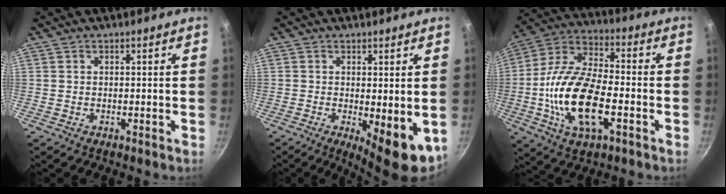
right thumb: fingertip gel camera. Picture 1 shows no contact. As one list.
[{"total": 8.4, "force": [-1.2, 3.1, 7.8], "torque": [-0.089, -0.004, -0.005]}, {"total": 19.0, "force": [-4.4, 9.0, 16.2], "torque": [-0.304, 0.028, -0.094]}]